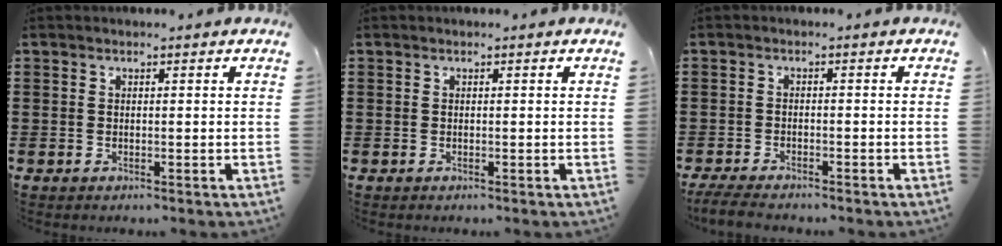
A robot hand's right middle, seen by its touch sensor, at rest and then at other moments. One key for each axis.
{"total": 0.0}
{"total": 2.9, "fx": -2.7, "fy": 0.3, "fz": 0.9, "tx": -0.031, "ty": -0.006, "tz": -0.060}